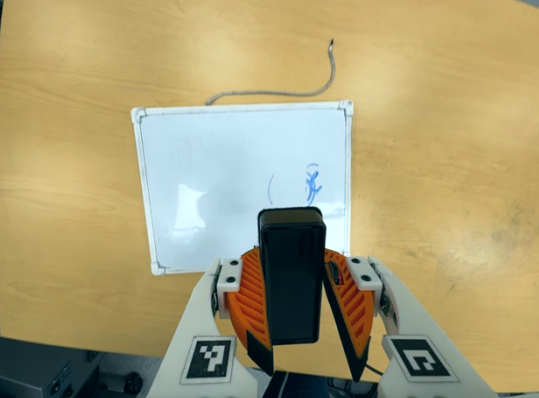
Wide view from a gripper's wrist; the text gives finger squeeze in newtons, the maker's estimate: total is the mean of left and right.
{"total": 7.1, "left": 8.0, "right": 6.2}